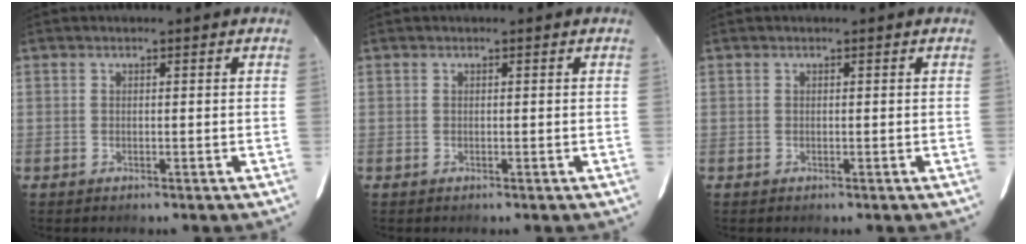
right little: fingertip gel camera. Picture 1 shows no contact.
{"total": 0.0}
{"total": 0.0}